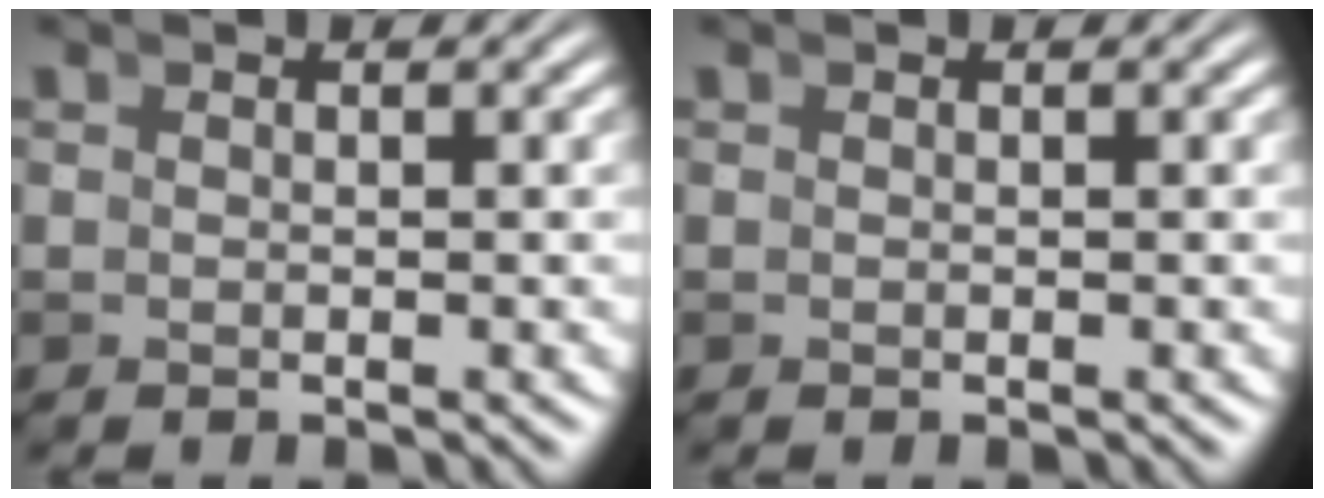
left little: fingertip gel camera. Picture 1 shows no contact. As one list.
[{"total": 0.0}]